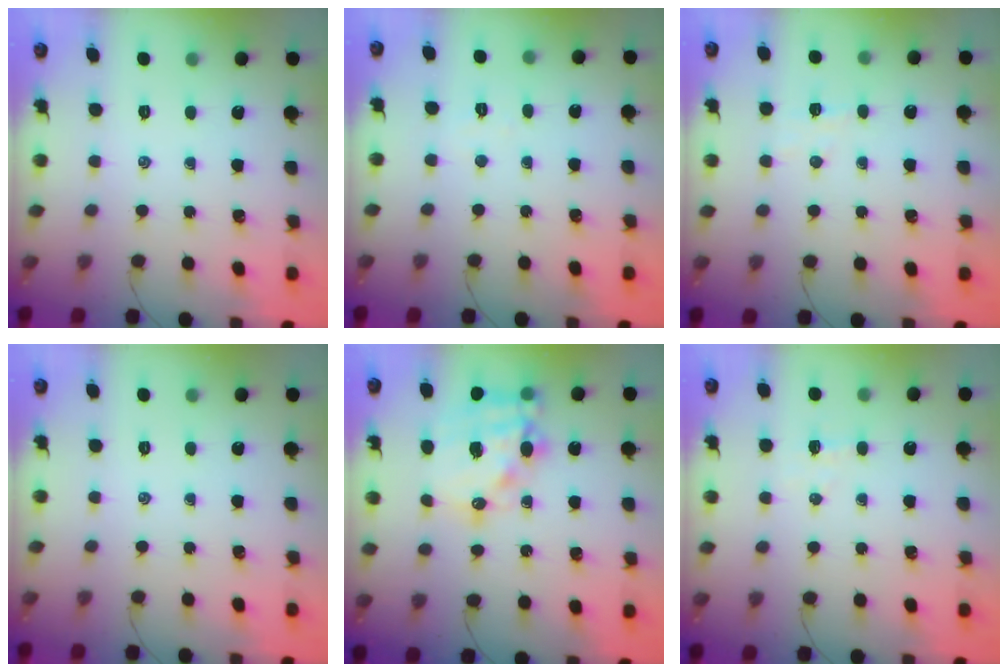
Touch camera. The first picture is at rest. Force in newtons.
{"total": 2.4, "press": 2.3, "slide": 0.6}
{"total": 4.4, "press": 4.3, "slide": 1.2}
{"total": 0.0}
{"total": 16.5, "press": 16.2, "slide": 3.4}
{"total": 3.6, "press": 3.5, "slide": 0.9}